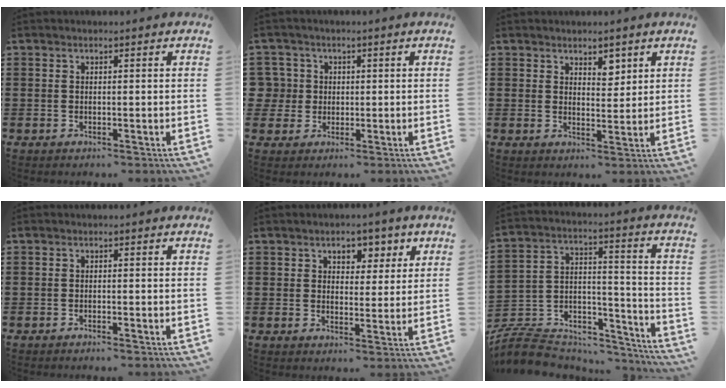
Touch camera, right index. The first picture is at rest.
{"total": 4.0, "force": [0.3, 4.0, 0.5], "torque": [-0.036, 0.010, 0.002]}
{"total": 3.1, "force": [2.4, 1.6, 1.1], "torque": [-0.012, 0.001, 0.041]}
{"total": 0.7, "force": [-0.7, -0.1, 0.2], "torque": [-0.005, -0.002, -0.014]}
{"total": 3.8, "force": [2.2, 2.8, 1.4], "torque": [-0.028, 0.007, 0.032]}
{"total": 7.5, "force": [-6.8, 2.9, 1.7], "torque": [-0.038, 0.004, -0.131]}